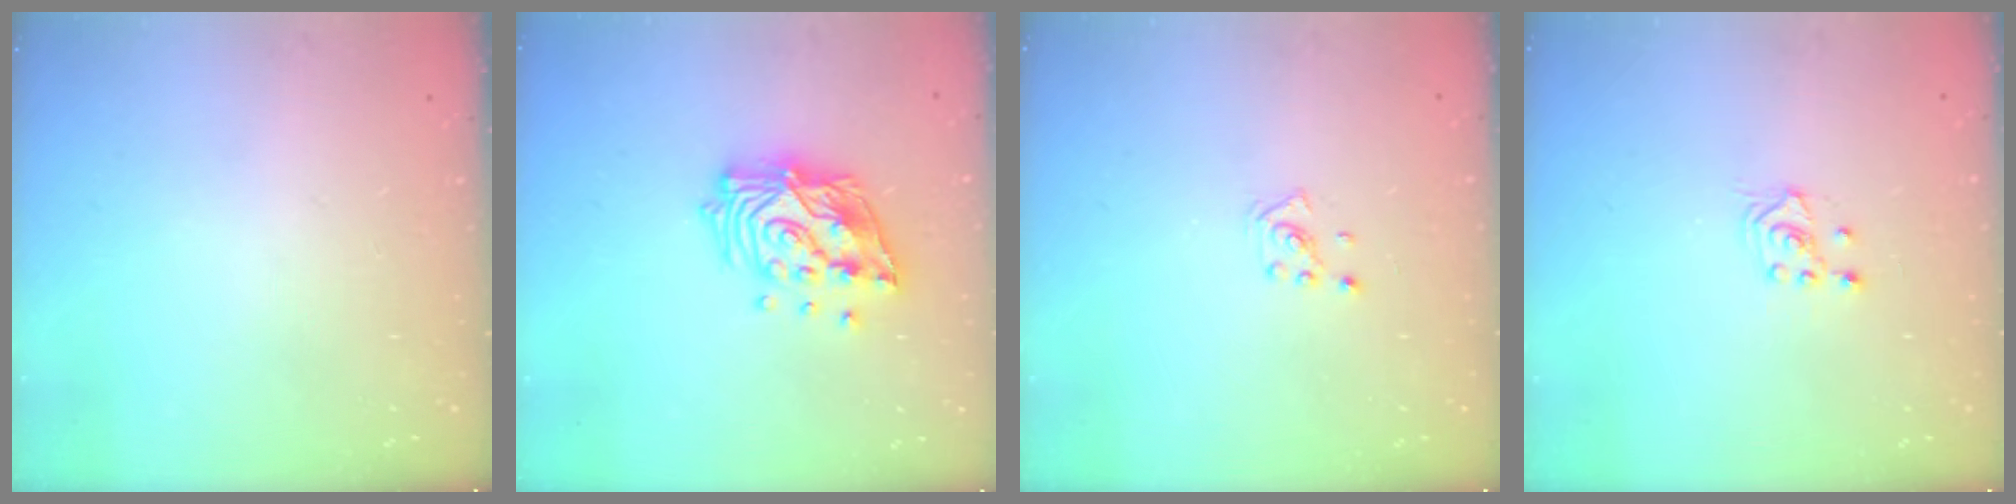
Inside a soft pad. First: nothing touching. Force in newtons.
{"total": 17.9, "press": 17.8, "slide": 2.1}
{"total": 2.0, "press": 2.0, "slide": 0.6}
{"total": 2.1, "press": 2.0, "slide": 0.8}